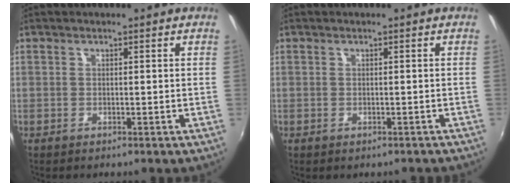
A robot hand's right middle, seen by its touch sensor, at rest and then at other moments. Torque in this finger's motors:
{"motor_torque": [0.54, -0.68, 0.09, 0.04]}